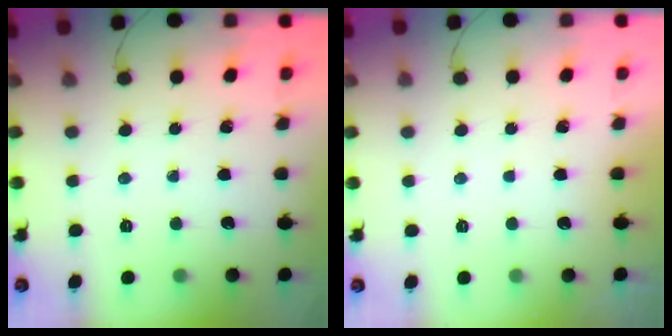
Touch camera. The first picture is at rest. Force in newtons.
{"total": 3.0, "press": 3.0, "slide": 0.1}